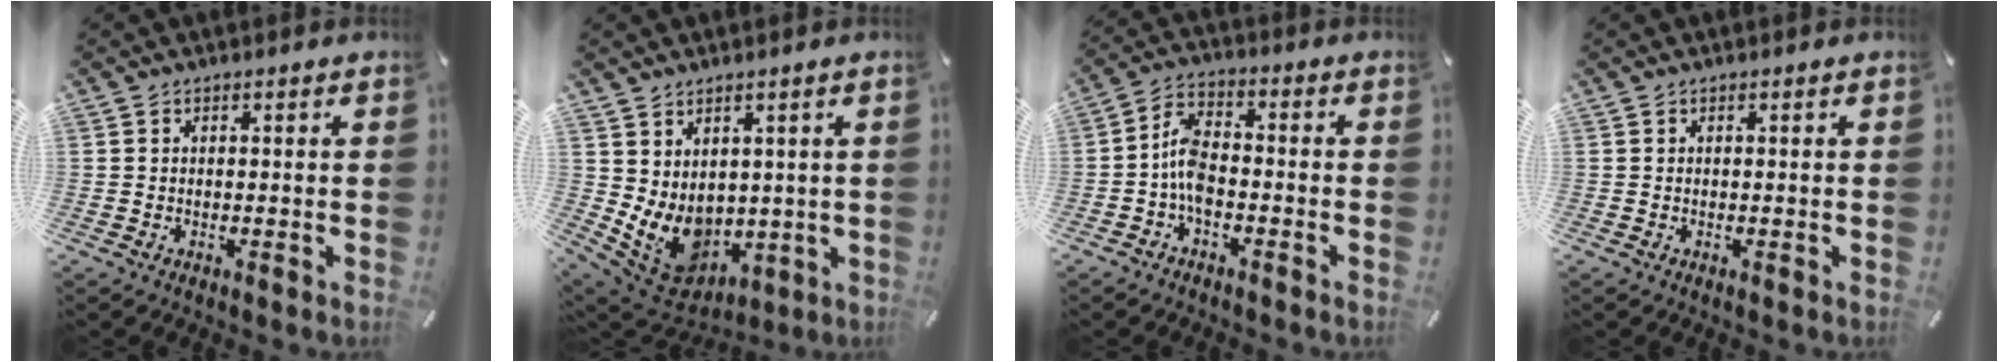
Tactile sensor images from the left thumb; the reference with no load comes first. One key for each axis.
{"total": 9.3, "fx": 0.9, "fy": 8.0, "fz": 4.6, "tx": -0.111, "ty": -0.027, "tz": 0.028}
{"total": 6.7, "fx": -2.6, "fy": 3.7, "fz": 5.0, "tx": -0.109, "ty": 0.014, "tz": -0.050}
{"total": 0.0}